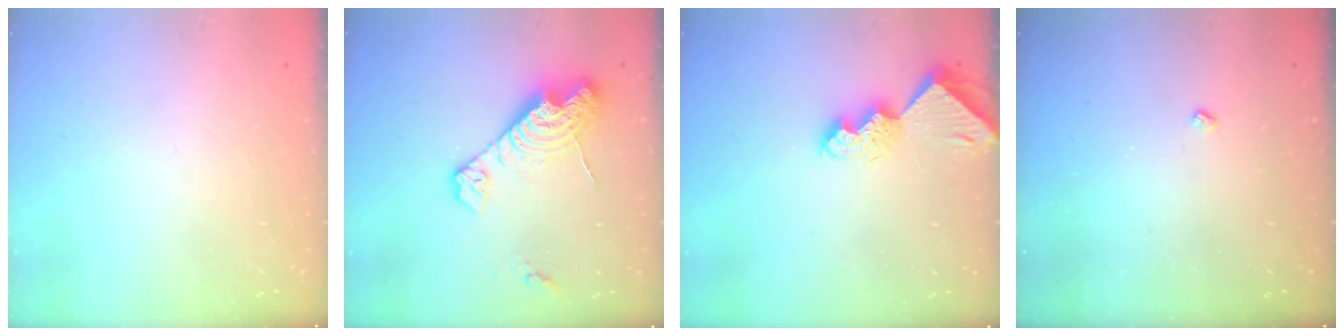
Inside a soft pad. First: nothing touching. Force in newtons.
{"total": 14.2, "press": 14.2, "slide": 1.3}
{"total": 10.0, "press": 9.9, "slide": 1.1}
{"total": 2.5, "press": 2.4, "slide": 0.5}